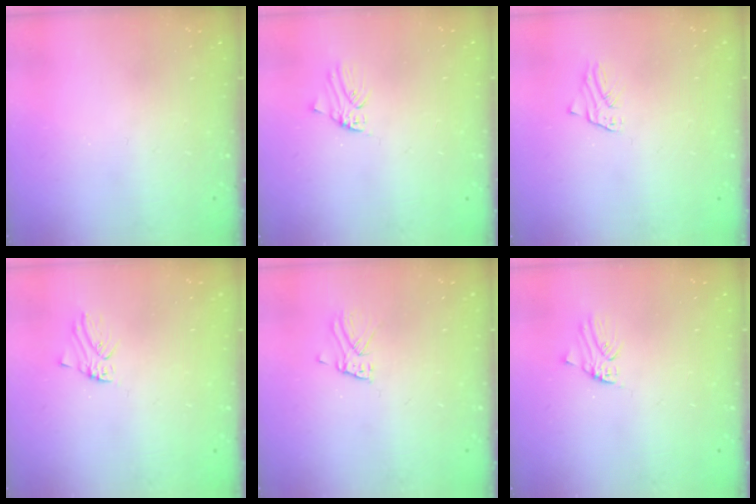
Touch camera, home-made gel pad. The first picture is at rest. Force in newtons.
{"total": 0.0}
{"total": 1.4, "press": 1.4, "slide": 0.0}
{"total": 0.0}
{"total": 3.7, "press": 3.7, "slide": 0.3}
{"total": 0.0}